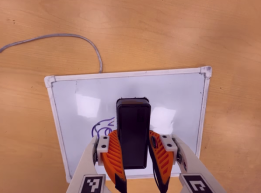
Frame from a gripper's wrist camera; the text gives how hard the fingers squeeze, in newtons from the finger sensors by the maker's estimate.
{"total": 8.2, "left": 6.9, "right": 9.5}